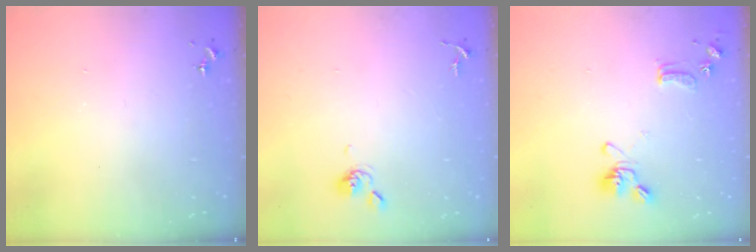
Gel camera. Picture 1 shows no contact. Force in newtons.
{"total": 4.7, "press": 4.7, "slide": 0.7}
{"total": 13.7, "press": 13.6, "slide": 2.1}